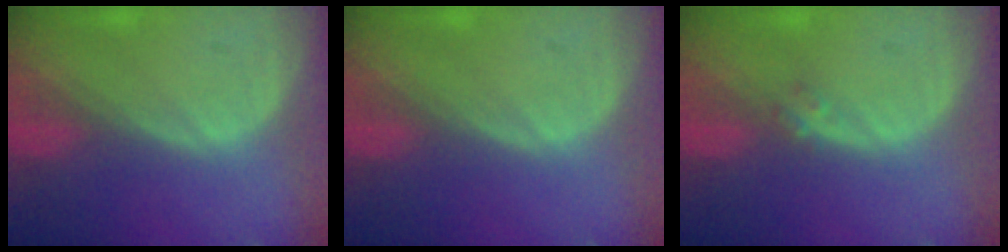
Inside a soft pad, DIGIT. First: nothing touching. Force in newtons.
{"total": 0.0}
{"total": 1.4, "press": 1.2, "slide": 0.7}